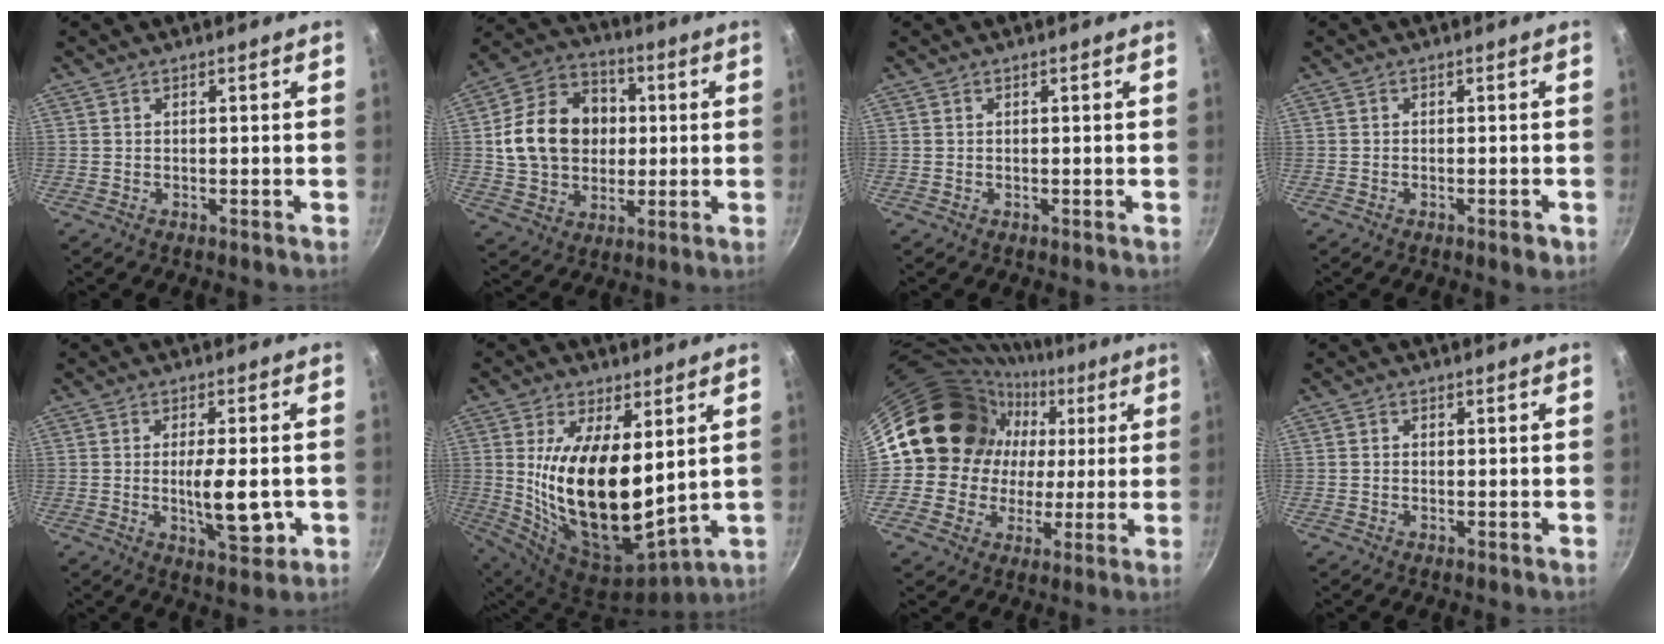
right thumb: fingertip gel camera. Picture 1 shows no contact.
{"total": 17.5, "force": [1.7, 13.9, 10.5], "torque": [-0.153, 0.020, 0.025]}
{"total": 0.0}
{"total": 2.0, "force": [-1.0, 0.8, 1.5], "torque": [-0.022, 0.008, -0.014]}
{"total": 9.2, "force": [-1.4, 3.2, 8.5], "torque": [-0.116, -0.004, -0.014]}
{"total": 20.8, "force": [3.4, 9.9, 18.0], "torque": [-0.321, -0.047, 0.077]}
{"total": 18.5, "force": [3.5, 17.0, 6.6], "torque": [-0.076, 0.024, 0.056]}
{"total": 0.9, "force": [0.0, 0.8, 0.4], "torque": [-0.007, 0.004, 0.000]}